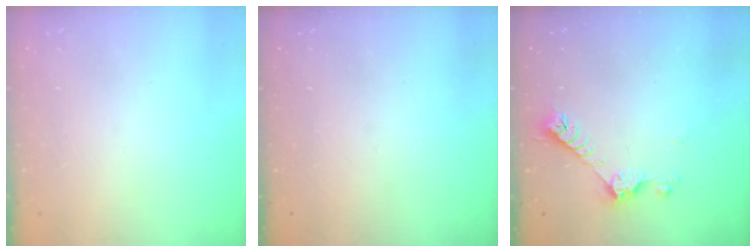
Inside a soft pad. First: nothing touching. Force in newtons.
{"total": 0.0}
{"total": 7.2, "press": 7.2, "slide": 0.9}